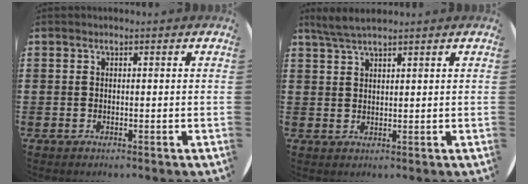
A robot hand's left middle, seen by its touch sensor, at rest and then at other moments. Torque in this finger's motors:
{"motor_torque": [0.07, -0.04, 0.03, 0.05]}